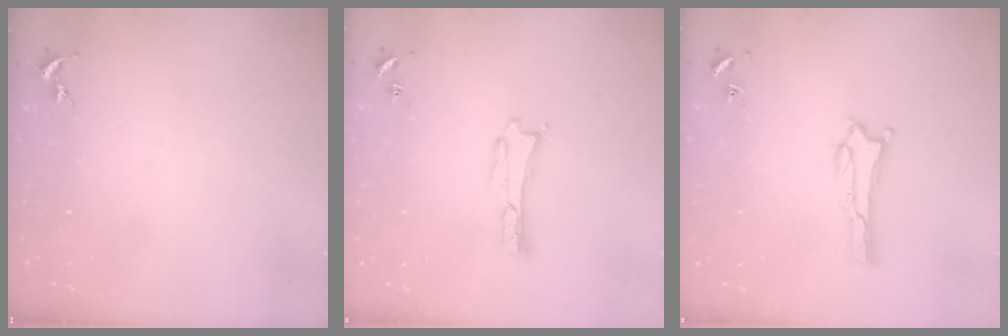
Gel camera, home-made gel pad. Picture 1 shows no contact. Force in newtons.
{"total": 0.0}
{"total": 1.3, "press": 1.3, "slide": 0.4}